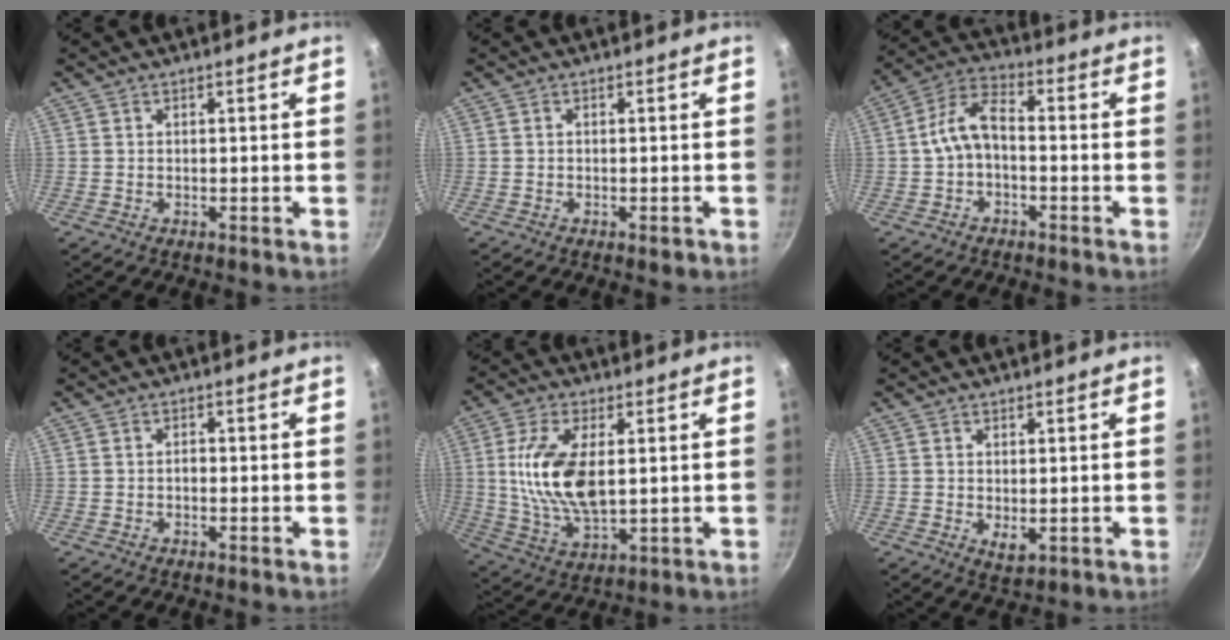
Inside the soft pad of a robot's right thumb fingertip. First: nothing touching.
{"total": 1.2, "force": [-0.6, 0.6, 0.8], "torque": [-0.014, 0.003, -0.009]}
{"total": 7.7, "force": [-1.5, 4.4, 6.1], "torque": [-0.114, 0.042, -0.035]}
{"total": 1.1, "force": [-0.4, 0.7, 0.7], "torque": [-0.009, 0.007, -0.007]}
{"total": 14.4, "force": [1.9, 7.1, 12.3], "torque": [-0.234, -0.008, 0.043]}
{"total": 2.8, "force": [0.0, 1.7, 2.3], "torque": [-0.037, -0.009, 0.003]}